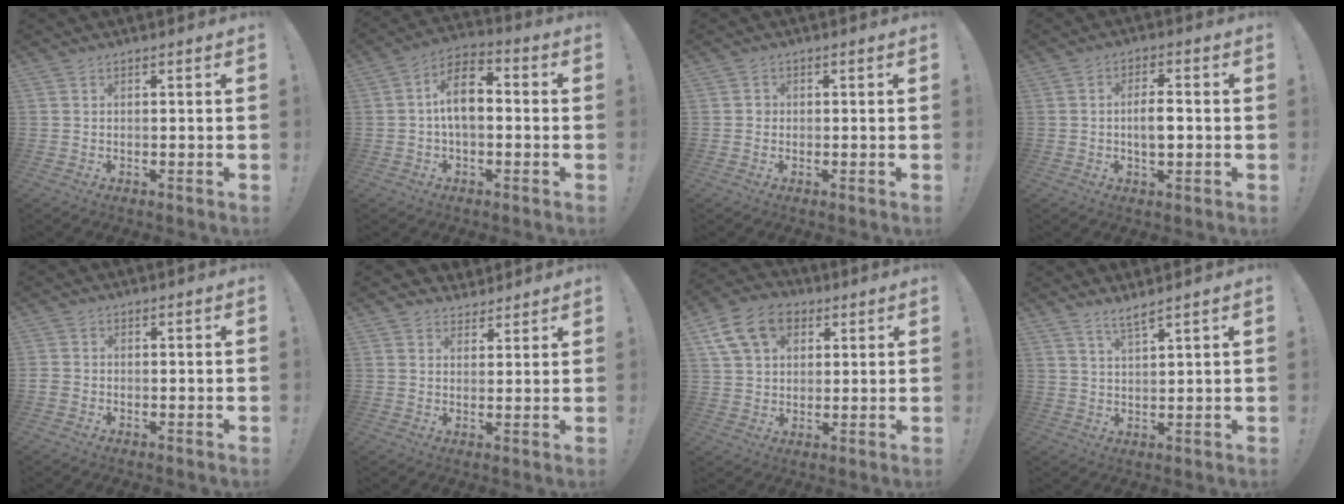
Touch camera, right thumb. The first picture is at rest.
{"total": 10.6, "force": [0.5, 6.1, 8.6], "torque": [-0.151, 0.010, 0.011]}
{"total": 1.4, "force": [-0.4, 1.2, 0.4], "torque": [-0.003, 0.003, -0.008]}
{"total": 5.1, "force": [-0.5, 2.1, 4.6], "torque": [-0.075, 0.002, -0.014]}
{"total": 1.7, "force": [-0.9, 1.3, 0.6], "torque": [-0.007, 0.006, -0.015]}
{"total": 3.7, "force": [2.8, 2.4, 0.3], "torque": [-0.002, -0.018, 0.054]}
{"total": 14.2, "force": [6.1, 10.2, 7.8], "torque": [-0.131, -0.019, 0.120]}
{"total": 4.2, "force": [3.5, 0.2, 2.3], "torque": [-0.045, -0.018, 0.061]}